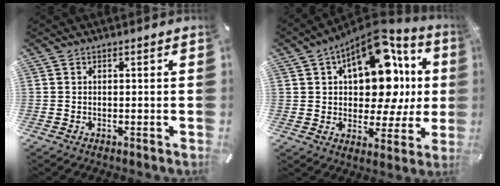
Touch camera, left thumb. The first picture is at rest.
{"total": 18.7, "force": [6.2, 11.1, 13.6], "torque": [-0.199, -0.044, 0.102]}